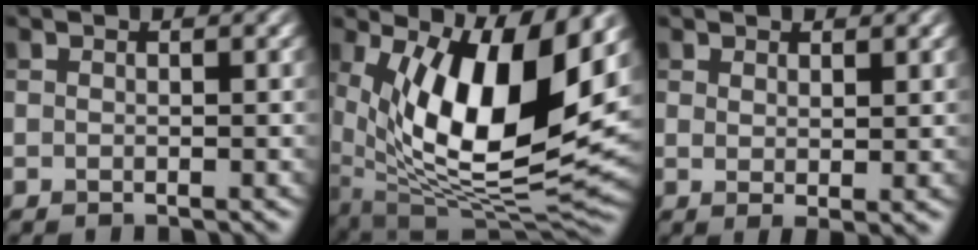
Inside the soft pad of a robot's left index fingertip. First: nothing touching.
{"total": 13.6, "force": [3.6, 5.3, 12.0], "torque": [-0.201, -0.022, 0.066]}
{"total": 1.7, "force": [0.8, 0.3, 1.5], "torque": [-0.022, -0.008, 0.016]}